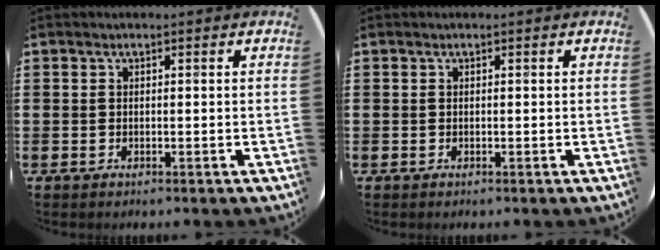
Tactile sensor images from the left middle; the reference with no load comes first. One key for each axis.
{"total": 0.0}